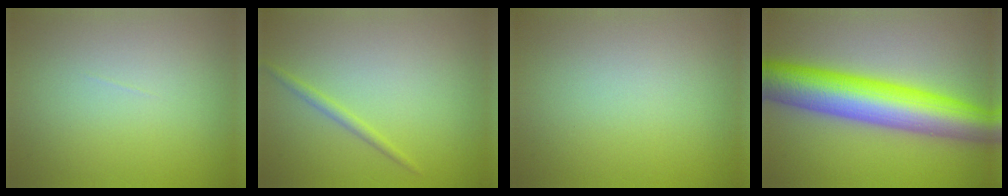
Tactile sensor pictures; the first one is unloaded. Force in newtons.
{"total": 1.0, "press": 1.0, "slide": 0.1}
{"total": 0.0}
{"total": 10.6, "press": 10.6, "slide": 0.1}